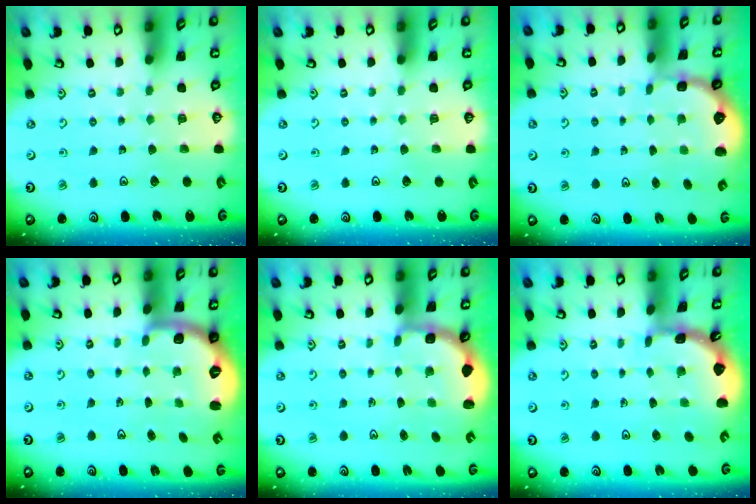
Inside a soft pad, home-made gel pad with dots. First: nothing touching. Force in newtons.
{"total": 0.0}
{"total": 2.6, "press": 2.1, "slide": 1.6}
{"total": 2.0, "press": 1.5, "slide": 1.3}
{"total": 2.7, "press": 2.1, "slide": 1.7}
{"total": 1.8, "press": 1.8, "slide": 0.2}